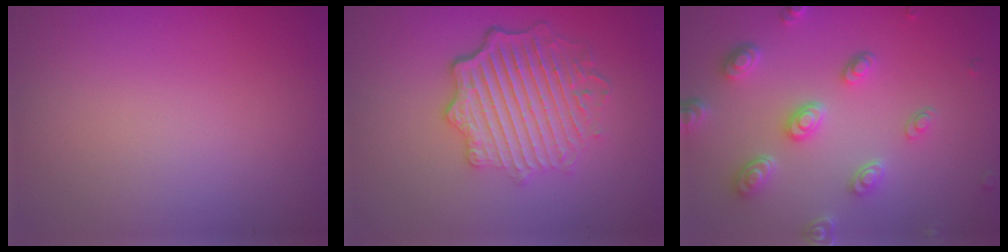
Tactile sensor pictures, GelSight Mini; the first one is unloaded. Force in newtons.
{"total": 5.9, "press": 4.5, "slide": 3.9}
{"total": 4.6, "press": 3.7, "slide": 2.7}